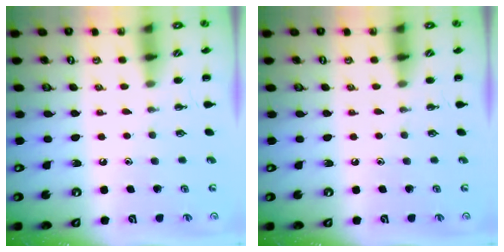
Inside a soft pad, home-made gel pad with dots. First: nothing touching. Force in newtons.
{"total": 0.0}